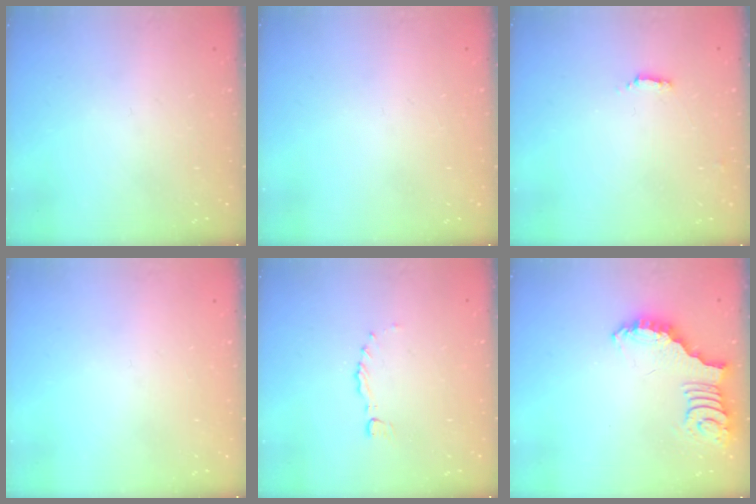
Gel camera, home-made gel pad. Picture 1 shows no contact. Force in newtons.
{"total": 0.0}
{"total": 1.3, "press": 1.3, "slide": 0.4}
{"total": 0.0}
{"total": 0.0}
{"total": 2.4, "press": 2.4, "slide": 0.5}